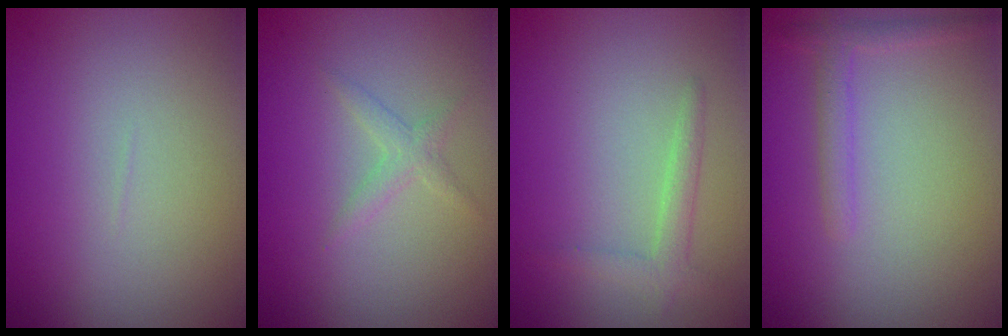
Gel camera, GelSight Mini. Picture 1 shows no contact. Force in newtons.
{"total": 1.3, "press": 1.3, "slide": 0.1}
{"total": 1.6, "press": 1.6, "slide": 0.0}
{"total": 1.7, "press": 1.7, "slide": 0.1}